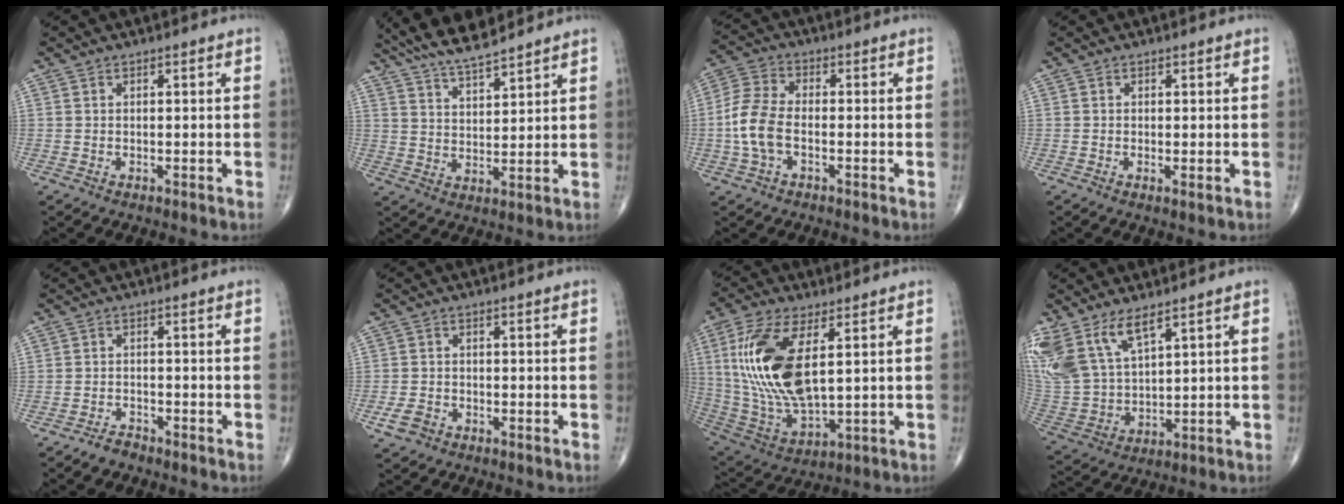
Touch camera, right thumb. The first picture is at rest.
{"total": 11.4, "force": [9.8, 2.0, 5.3], "torque": [-0.082, -0.037, 0.178]}
{"total": 8.3, "force": [-1.8, 4.7, 6.6], "torque": [-0.152, 0.022, -0.041]}
{"total": 0.9, "force": [-0.1, 0.2, 0.9], "torque": [-0.019, -0.004, -0.003]}
{"total": 2.2, "force": [-2.0, 0.9, 0.5], "torque": [-0.013, 0.008, -0.036]}
{"total": 3.2, "force": [-1.6, 2.3, 1.5], "torque": [-0.030, 0.008, -0.028]}
{"total": 19.3, "force": [4.2, 8.5, 16.8], "torque": [-0.357, -0.022, 0.089]}
{"total": 14.1, "force": [8.6, 6.4, 9.2], "torque": [-0.198, -0.028, 0.188]}